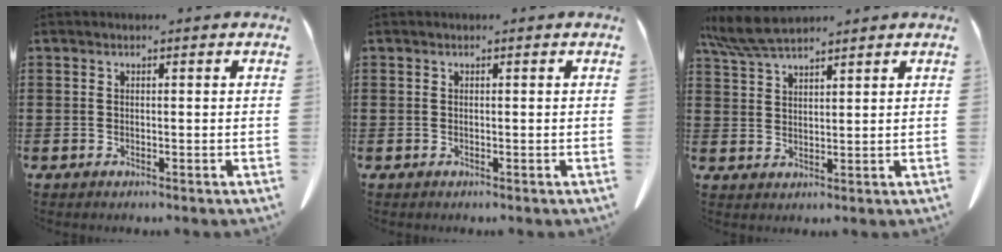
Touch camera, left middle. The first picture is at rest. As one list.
[{"total": 0.0}, {"total": 6.0, "force": [5.0, 1.0, 3.1], "torque": [-0.074, -0.009, 0.097]}]